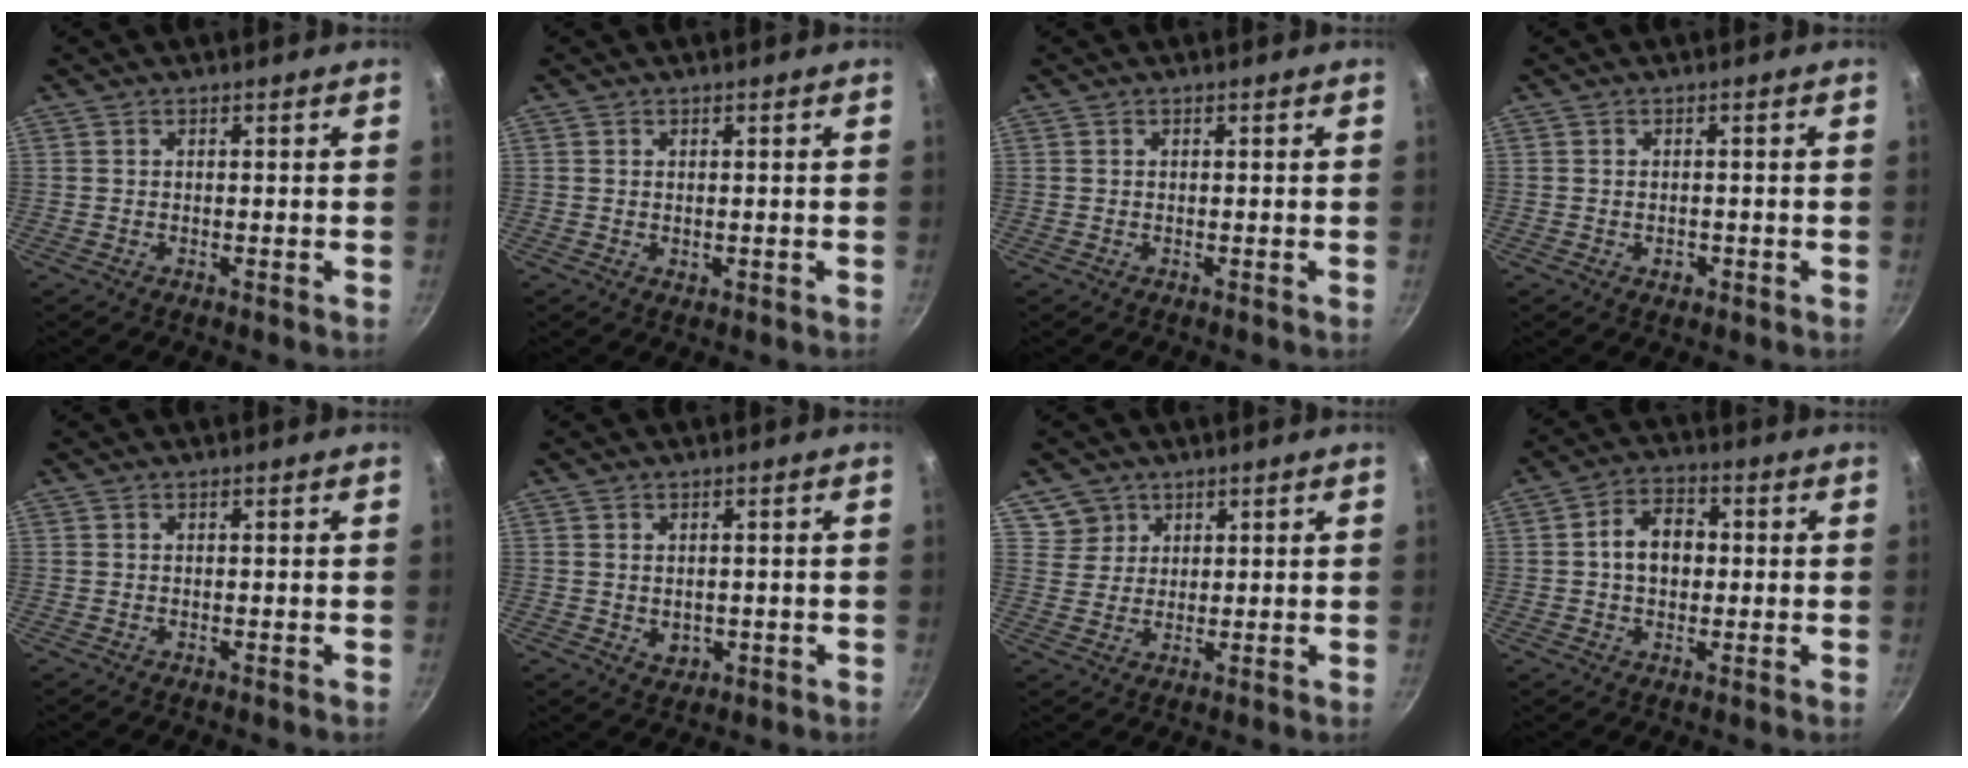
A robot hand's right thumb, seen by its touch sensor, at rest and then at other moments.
{"total": 0.9, "force": [0.0, 0.7, 0.6], "torque": [-0.008, -0.001, 0.001]}
{"total": 0.0}
{"total": 1.8, "force": [-0.7, 1.3, 1.1], "torque": [-0.013, 0.004, -0.008]}
{"total": 0.0}
{"total": 2.9, "force": [-0.2, 2.4, 1.6], "torque": [-0.018, -0.003, 0.005]}
{"total": 4.7, "force": [2.7, 3.8, 0.2], "torque": [0.026, 0.000, 0.050]}
{"total": 7.7, "force": [0.3, 5.6, 5.3], "torque": [-0.061, 0.018, -0.003]}